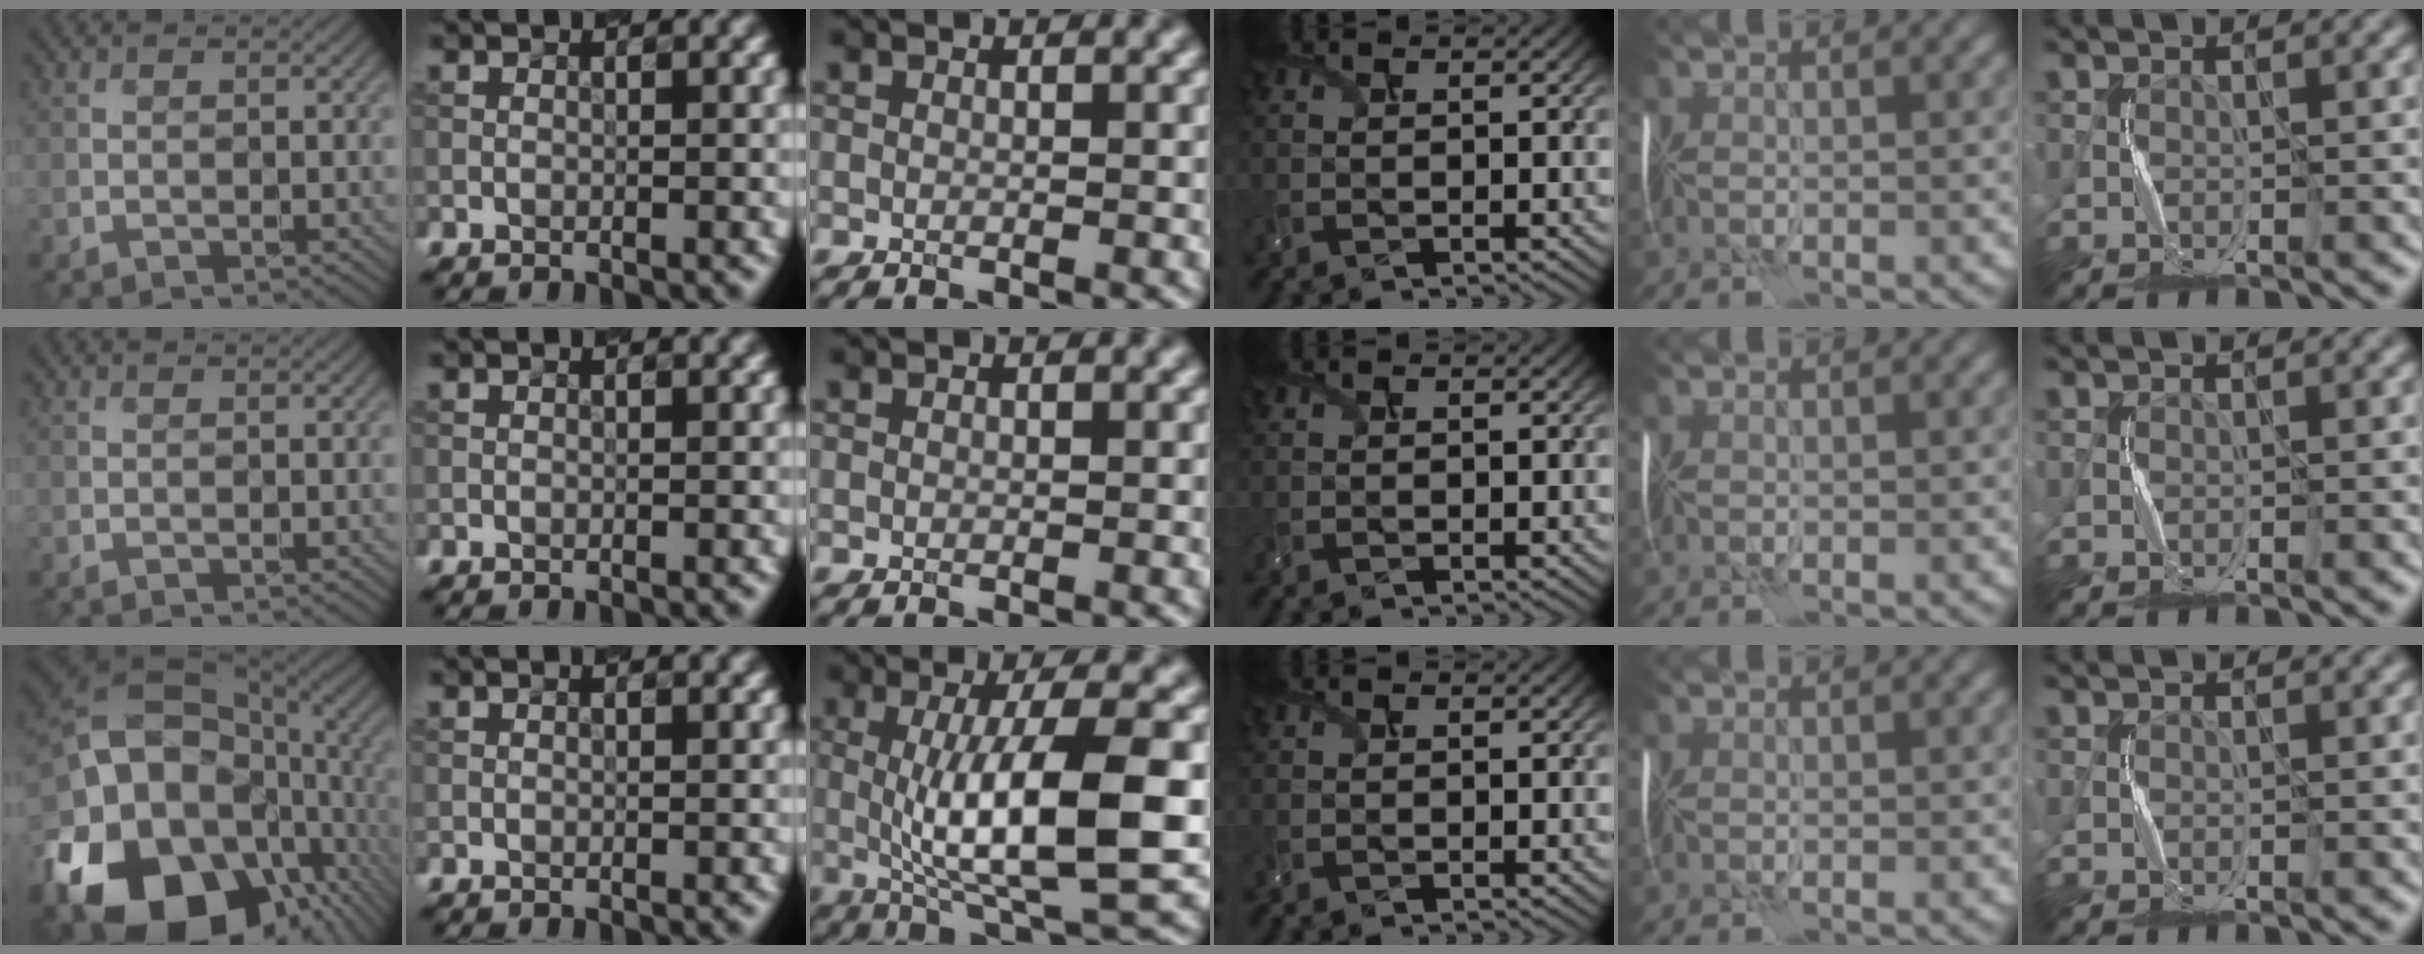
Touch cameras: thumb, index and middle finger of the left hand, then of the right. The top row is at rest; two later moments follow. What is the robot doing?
{"motion": "shake", "object": "handbell"}